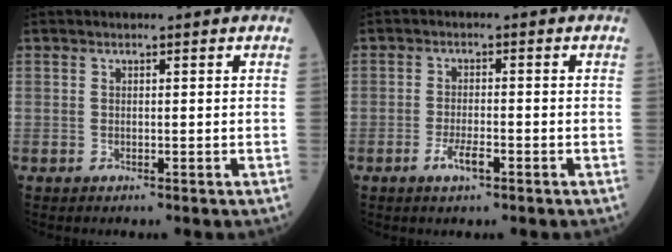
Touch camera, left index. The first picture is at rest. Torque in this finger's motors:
{"motor_torque": [0.84, 0.29, 0.18, 0.07]}